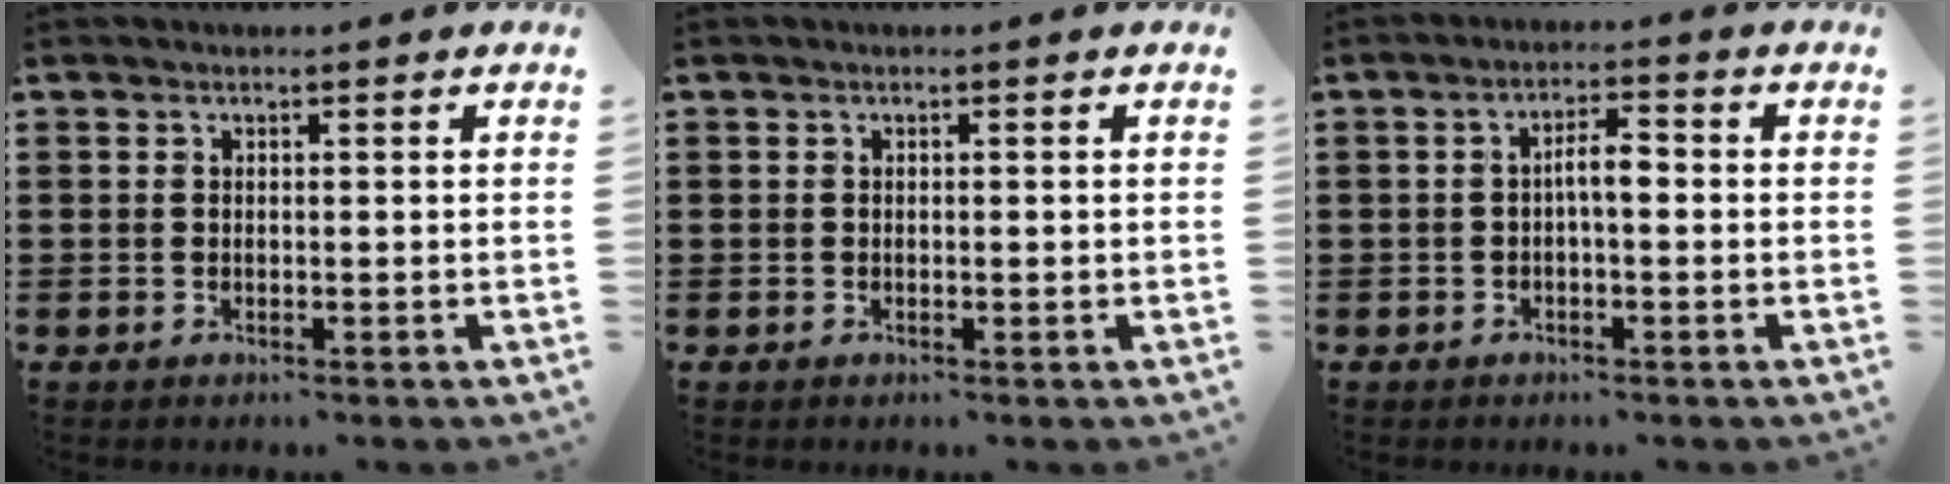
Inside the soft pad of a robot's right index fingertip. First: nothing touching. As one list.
[{"total": 0.0}, {"total": 3.2, "force": [-0.3, 0.9, 3.1], "torque": [-0.058, 0.007, -0.009]}]